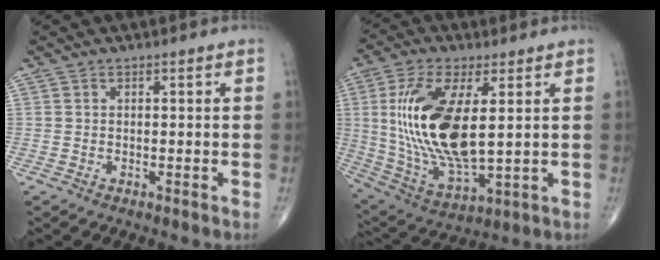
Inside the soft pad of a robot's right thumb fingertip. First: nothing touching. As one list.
[{"total": 19.8, "force": [2.8, 8.3, 17.8], "torque": [-0.362, -0.021, 0.062]}]